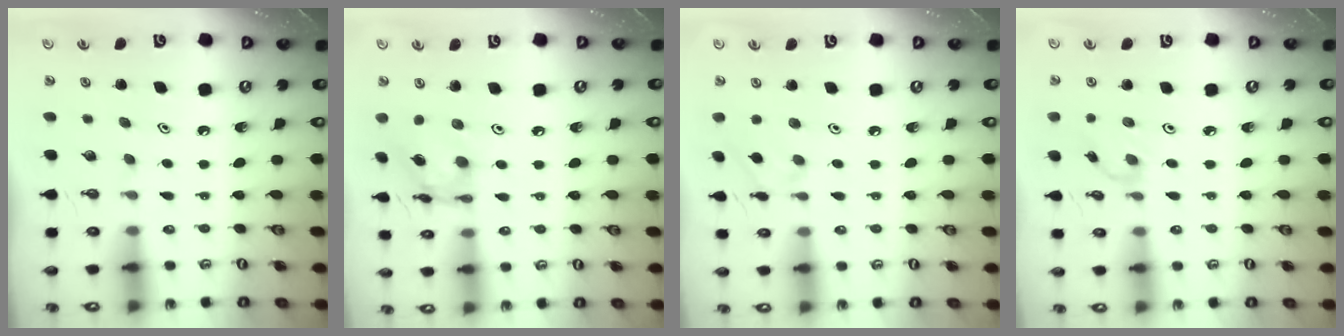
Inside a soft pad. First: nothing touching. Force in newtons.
{"total": 11.1, "press": 11.1, "slide": 0.7}
{"total": 4.5, "press": 4.5, "slide": 0.8}
{"total": 1.4, "press": 1.4, "slide": 0.3}